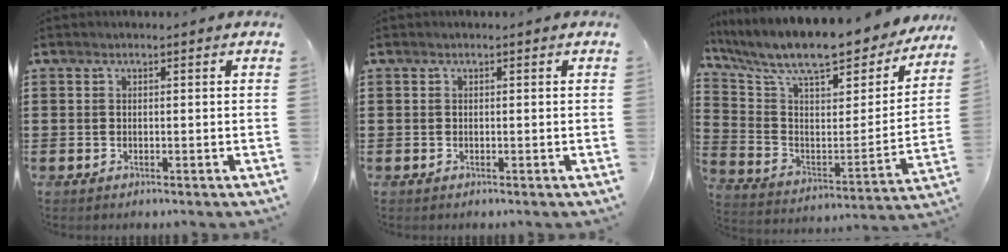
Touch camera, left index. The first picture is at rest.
{"total": 0.0}
{"total": 10.6, "force": [9.1, 2.0, 5.0], "torque": [-0.123, -0.071, 0.150]}